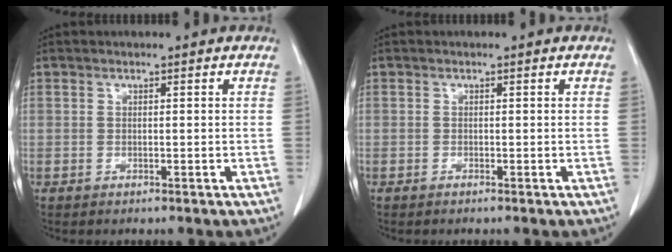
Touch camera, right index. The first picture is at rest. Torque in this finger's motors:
{"motor_torque": [-0.09, -0.01, -0.07, -0.01]}